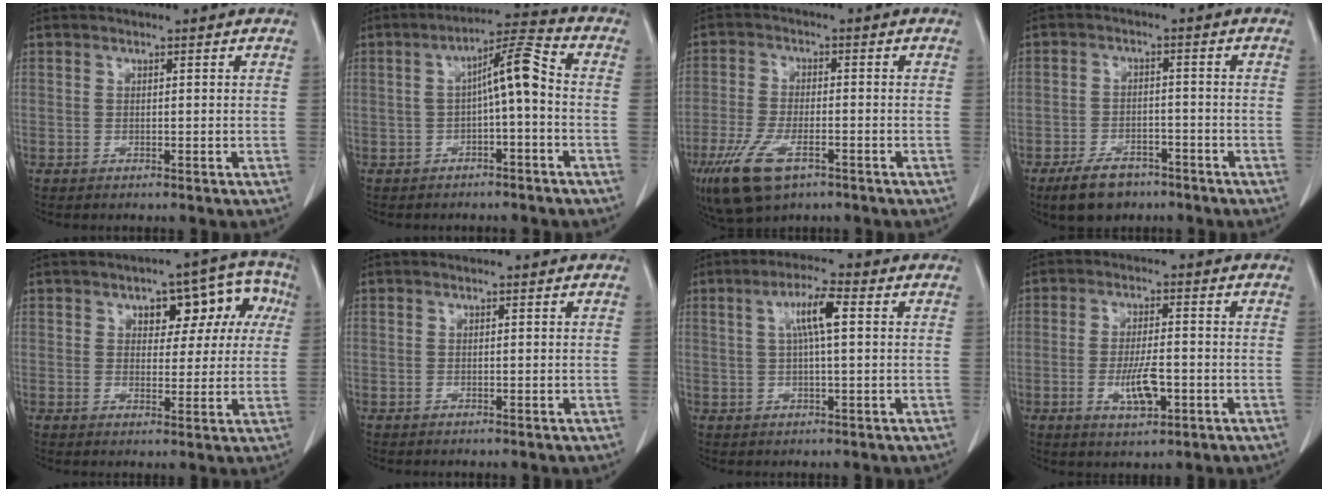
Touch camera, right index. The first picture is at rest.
{"total": 7.5, "force": [-0.5, 1.2, 7.4], "torque": [-0.124, 0.032, -0.010]}
{"total": 11.2, "force": [-6.2, 4.7, 8.1], "torque": [-0.171, -0.017, -0.106]}
{"total": 7.4, "force": [-5.2, 4.0, 3.5], "torque": [-0.068, -0.001, -0.083]}
{"total": 11.3, "force": [3.5, 6.1, 8.8], "torque": [-0.108, 0.044, 0.051]}
{"total": 0.0}
{"total": 6.3, "force": [1.6, 0.8, 6.1], "torque": [-0.115, 0.013, 0.030]}
{"total": 6.7, "force": [-2.0, 2.2, 6.0], "torque": [-0.114, -0.003, -0.028]}